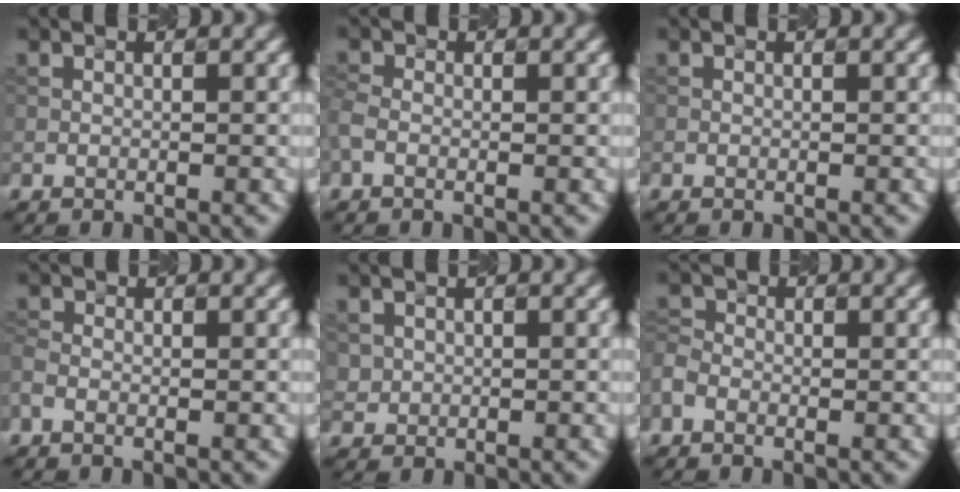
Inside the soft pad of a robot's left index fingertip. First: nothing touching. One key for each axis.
{"total": 1.8, "fx": -0.5, "fy": 1.4, "fz": 1.1, "tx": -0.034, "ty": 0.002, "tz": -0.018}
{"total": 0.0}
{"total": 1.3, "fx": -0.6, "fy": 0.9, "fz": 0.8, "tx": -0.024, "ty": -0.002, "tz": -0.018}
{"total": 1.1, "fx": 0.3, "fy": 1.1, "fz": -0.2, "tx": 0.006, "ty": 0.000, "tz": 0.007}
{"total": 1.9, "fx": -1.0, "fy": 1.4, "fz": 0.9, "tx": -0.030, "ty": 0.003, "tz": -0.028}